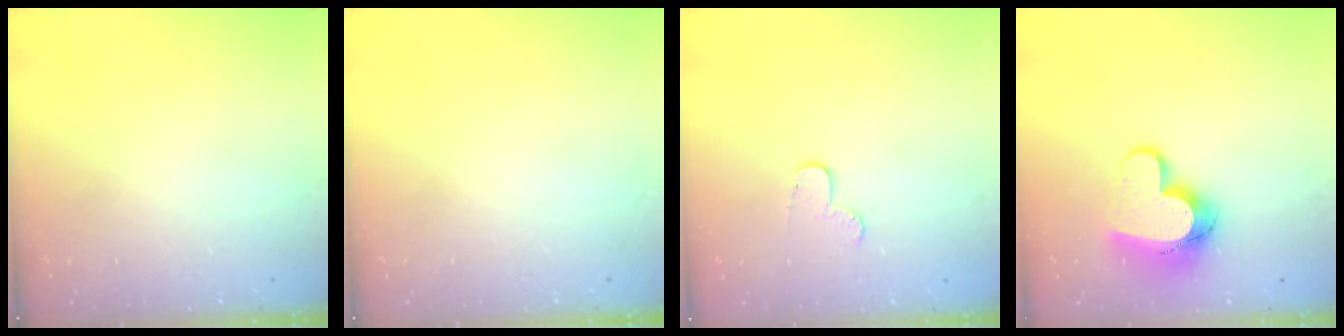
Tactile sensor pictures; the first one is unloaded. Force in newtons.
{"total": 0.0}
{"total": 5.7, "press": 5.7, "slide": 0.5}
{"total": 12.7, "press": 12.7, "slide": 1.4}